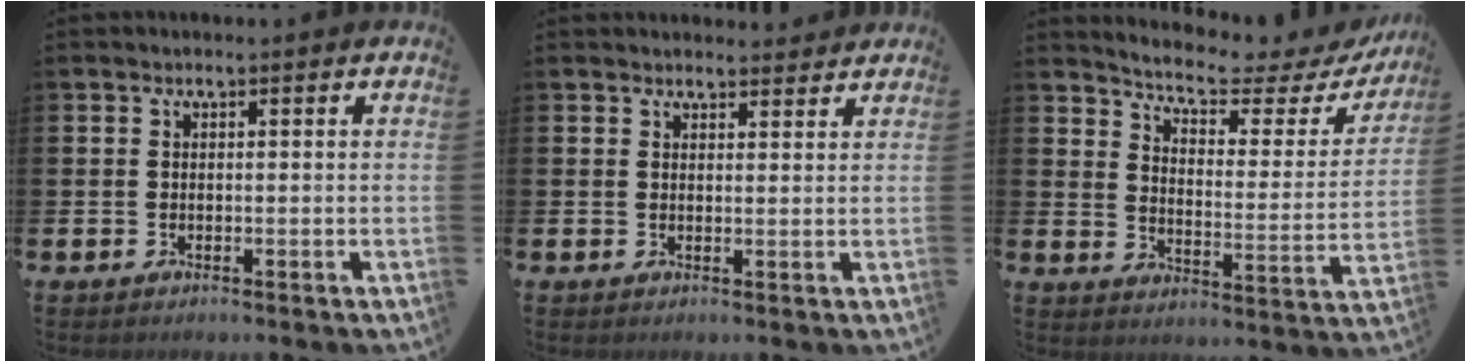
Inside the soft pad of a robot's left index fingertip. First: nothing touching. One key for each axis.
{"total": 2.2, "fx": 2.1, "fy": 0.4, "fz": -0.1, "tx": 0.005, "ty": -0.012, "tz": 0.038}
{"total": 5.7, "fx": 5.2, "fy": 1.1, "fz": 2.1, "tx": -0.064, "ty": -0.039, "tz": 0.081}